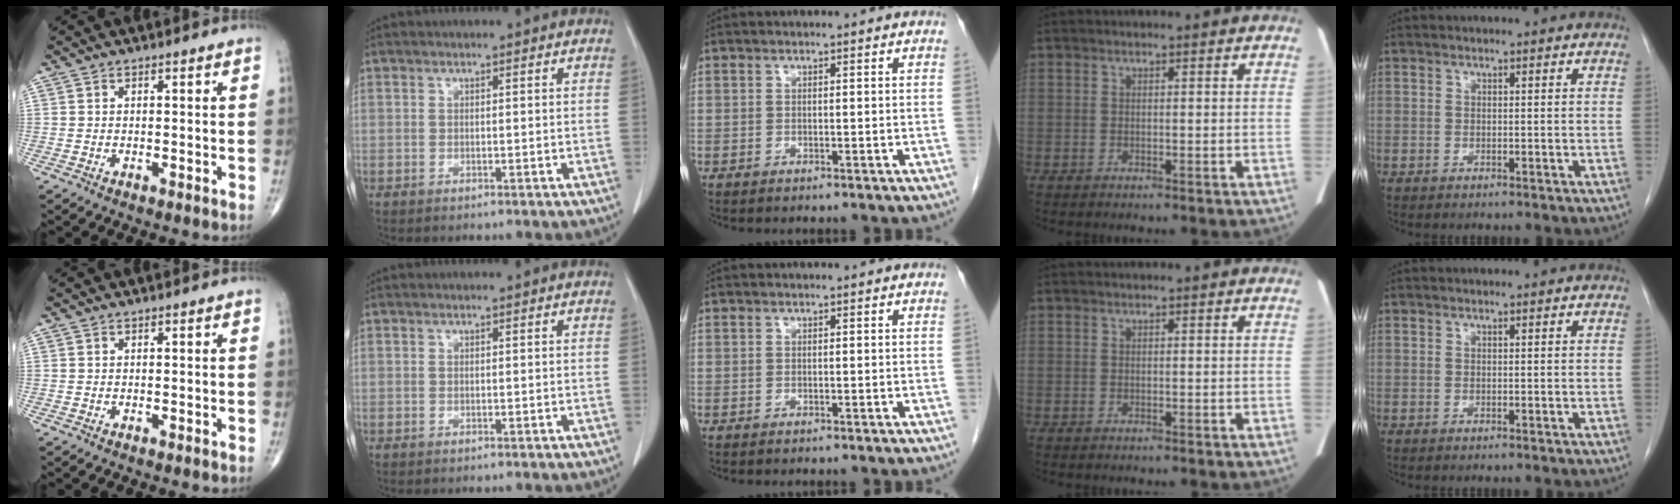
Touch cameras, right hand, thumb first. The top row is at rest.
{}